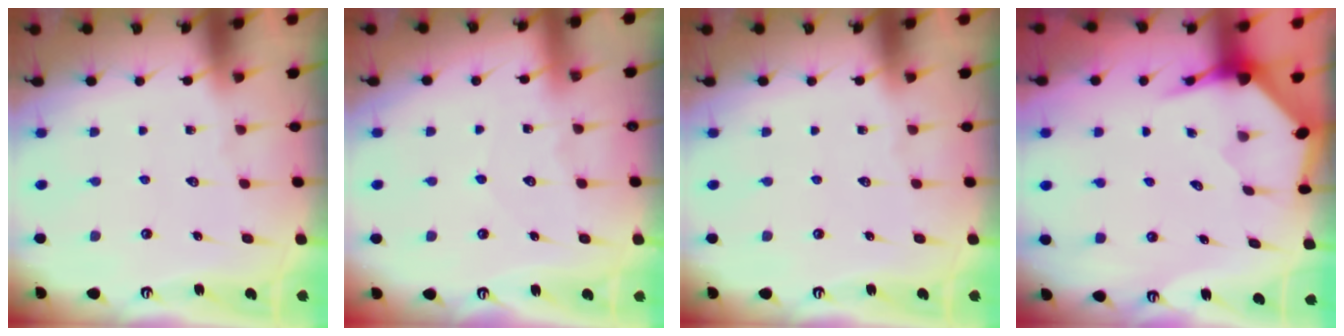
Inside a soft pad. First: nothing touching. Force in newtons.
{"total": 3.9, "press": 3.9, "slide": 0.5}
{"total": 0.0}
{"total": 3.6, "press": 3.5, "slide": 0.4}